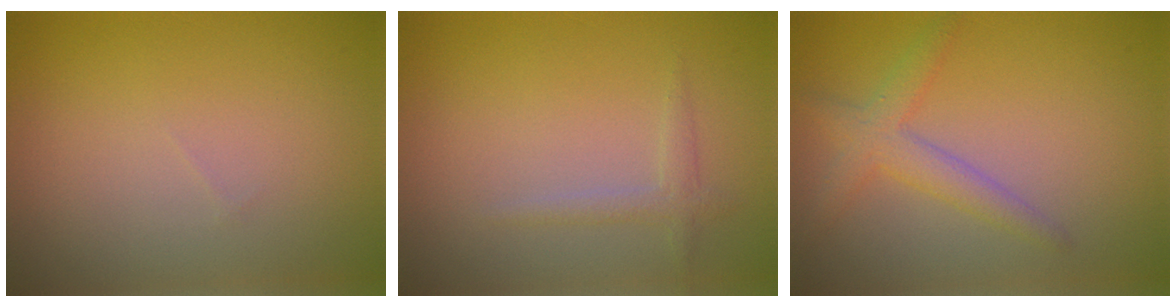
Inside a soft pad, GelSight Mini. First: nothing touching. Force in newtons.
{"total": 1.3, "press": 1.3, "slide": 0.1}
{"total": 2.9, "press": 2.9, "slide": 0.1}